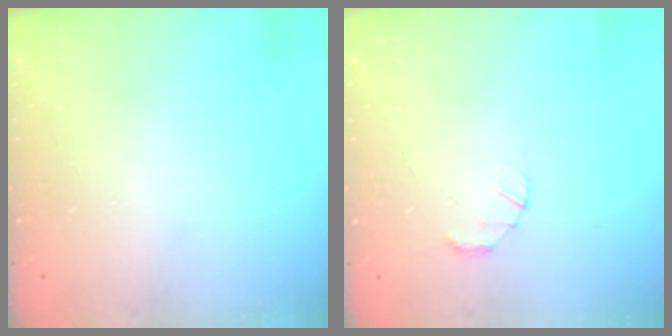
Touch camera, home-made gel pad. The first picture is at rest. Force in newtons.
{"total": 1.5, "press": 1.5, "slide": 0.3}